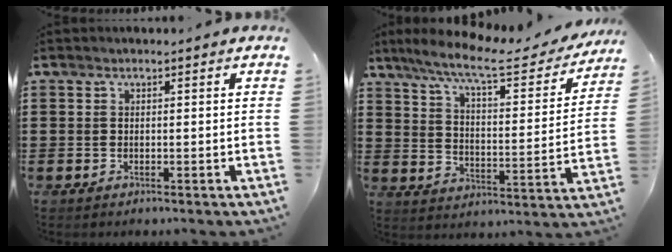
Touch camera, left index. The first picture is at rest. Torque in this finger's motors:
{"motor_torque": [2.14, 0.00, 0.52, 0.21]}